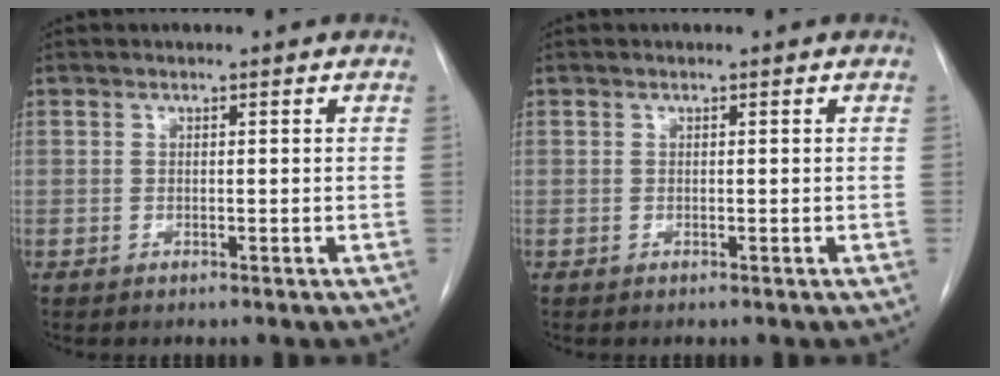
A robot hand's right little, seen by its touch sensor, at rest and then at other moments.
{"total": 0.0}